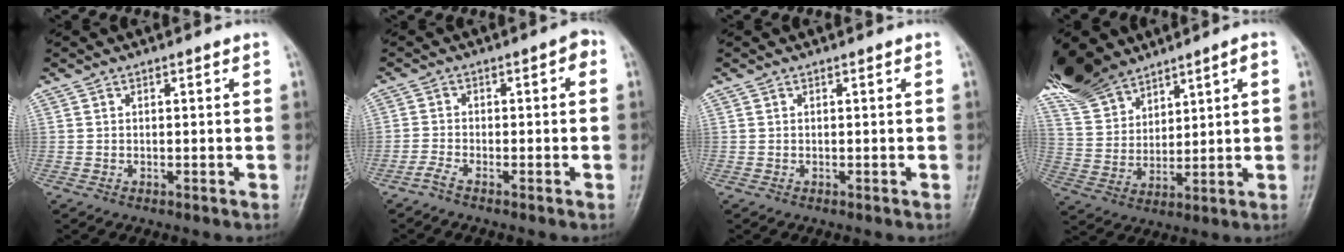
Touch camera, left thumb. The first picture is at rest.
{"total": 4.0, "force": [-1.7, 1.2, 3.4], "torque": [-0.056, 0.029, -0.034]}
{"total": 0.0}
{"total": 15.3, "force": [11.2, 7.3, 7.5], "torque": [-0.131, -0.014, 0.224]}